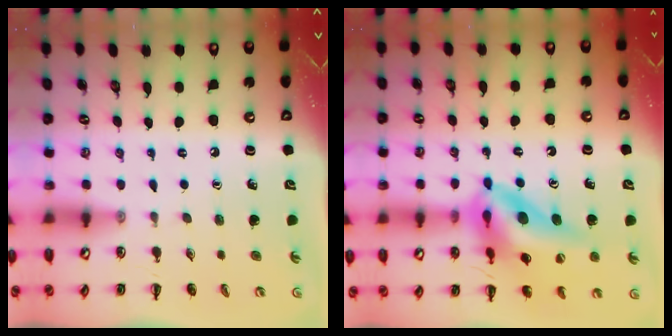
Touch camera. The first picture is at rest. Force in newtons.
{"total": 17.0, "press": 16.1, "slide": 5.3}